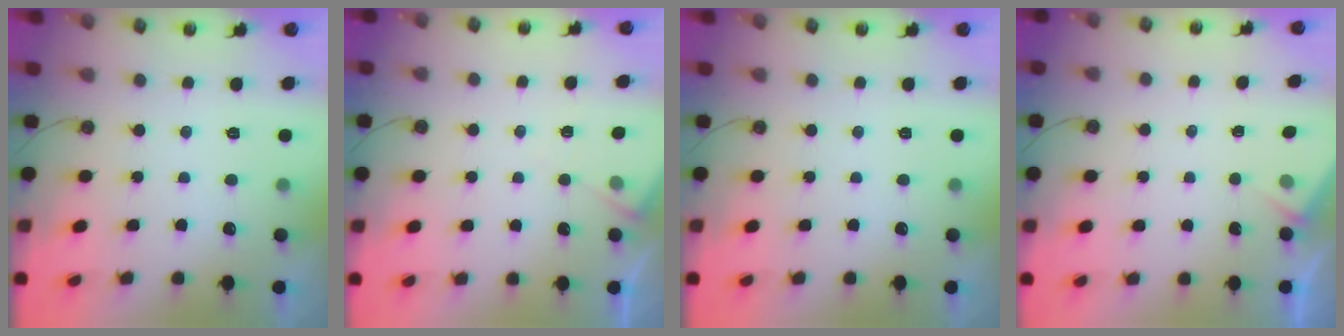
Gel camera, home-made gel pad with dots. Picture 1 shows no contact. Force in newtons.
{"total": 4.4, "press": 4.4, "slide": 0.7}
{"total": 0.0}
{"total": 2.9, "press": 2.9, "slide": 0.4}